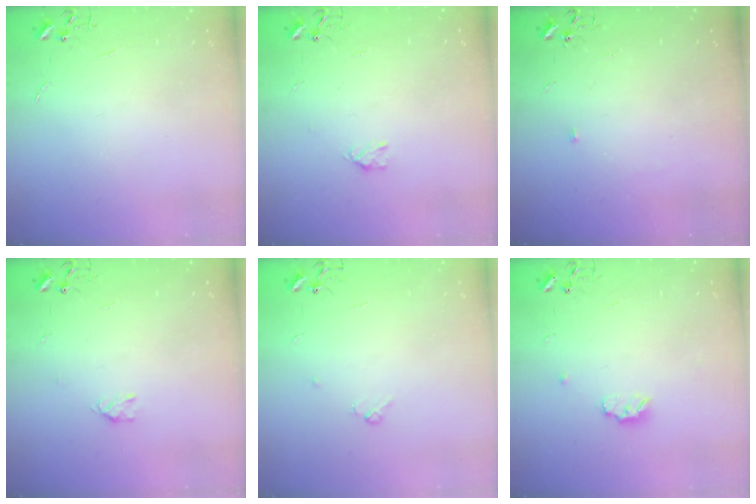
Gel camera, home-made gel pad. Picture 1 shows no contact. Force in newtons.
{"total": 2.5, "press": 2.5, "slide": 0.5}
{"total": 5.7, "press": 5.7, "slide": 0.8}
{"total": 2.5, "press": 2.5, "slide": 0.5}
{"total": 3.6, "press": 3.5, "slide": 0.6}
{"total": 5.2, "press": 5.1, "slide": 0.9}